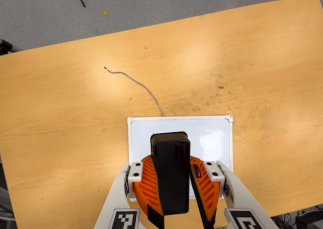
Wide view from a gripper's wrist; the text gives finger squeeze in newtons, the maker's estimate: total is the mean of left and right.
{"total": 11.4, "left": 11.1, "right": 11.6}